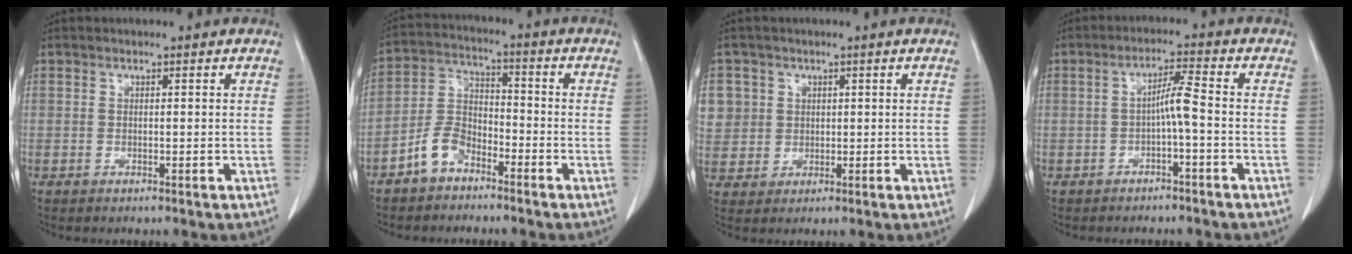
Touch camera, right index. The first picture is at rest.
{"total": 6.5, "force": [-4.3, 3.8, 3.1], "torque": [-0.071, 0.014, -0.088]}
{"total": 8.3, "force": [2.4, 7.9, 1.3], "torque": [-0.049, 0.021, 0.066]}
{"total": 3.8, "force": [-0.9, -0.1, 3.7], "torque": [-0.064, 0.012, -0.015]}